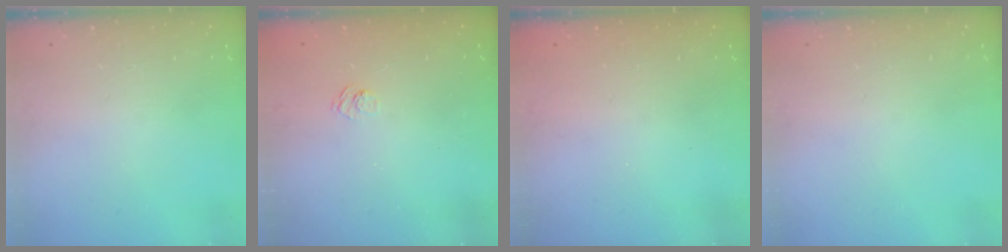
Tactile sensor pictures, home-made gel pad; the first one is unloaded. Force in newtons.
{"total": 2.4, "press": 2.0, "slide": 1.3}
{"total": 2.3, "press": 2.2, "slide": 0.8}
{"total": 0.0}